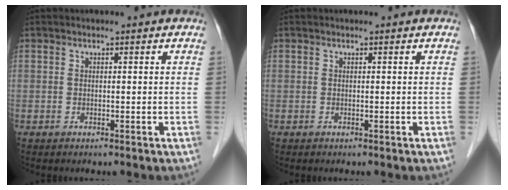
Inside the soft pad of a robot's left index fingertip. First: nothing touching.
{"total": 0.0}